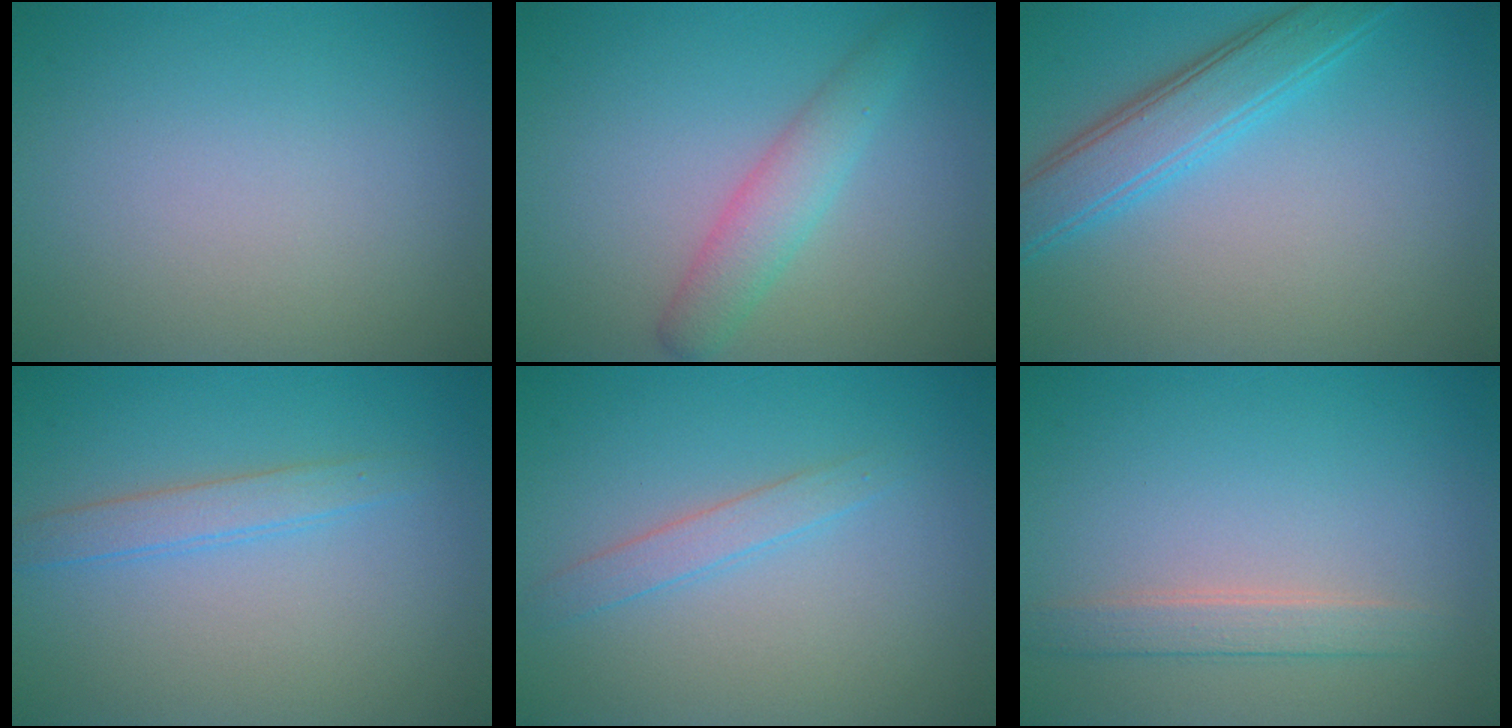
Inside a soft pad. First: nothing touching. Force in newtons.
{"total": 2.9, "press": 2.9, "slide": 0.1}
{"total": 4.4, "press": 4.4, "slide": 0.1}
{"total": 2.0, "press": 2.0, "slide": 0.1}
{"total": 1.7, "press": 1.7, "slide": 0.1}
{"total": 2.1, "press": 2.1, "slide": 0.2}